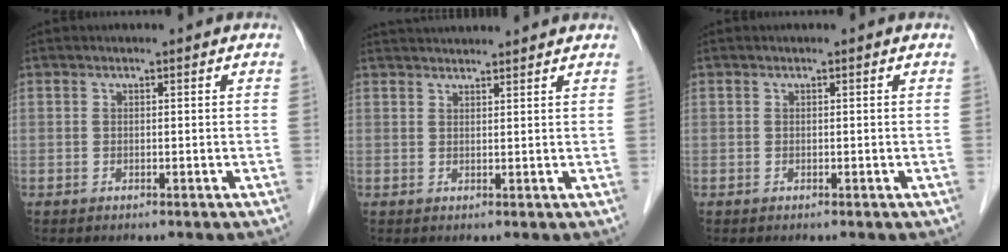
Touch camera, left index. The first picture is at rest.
{"total": 7.3, "force": [7.1, 0.0, 2.0], "torque": [-0.031, 0.037, 0.094]}
{"total": 0.0}